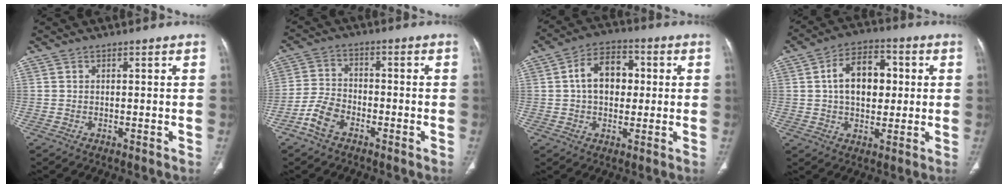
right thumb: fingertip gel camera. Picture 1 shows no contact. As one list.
[{"total": 6.3, "force": [-3.8, 3.8, 3.4], "torque": [-0.070, 0.023, -0.077]}, {"total": 10.4, "force": [1.1, 7.2, 7.4], "torque": [-0.093, 0.018, 0.011]}, {"total": 12.1, "force": [1.6, 7.9, 9.0], "torque": [-0.112, 0.012, 0.021]}]